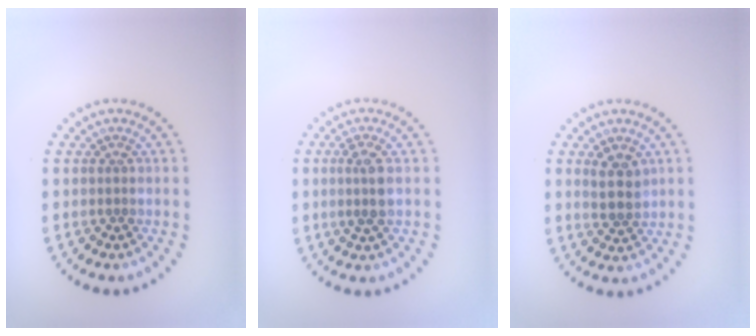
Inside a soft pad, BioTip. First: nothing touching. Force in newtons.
{"total": 2.2, "press": 2.0, "slide": 0.9}
{"total": 2.6, "press": 2.5, "slide": 0.9}